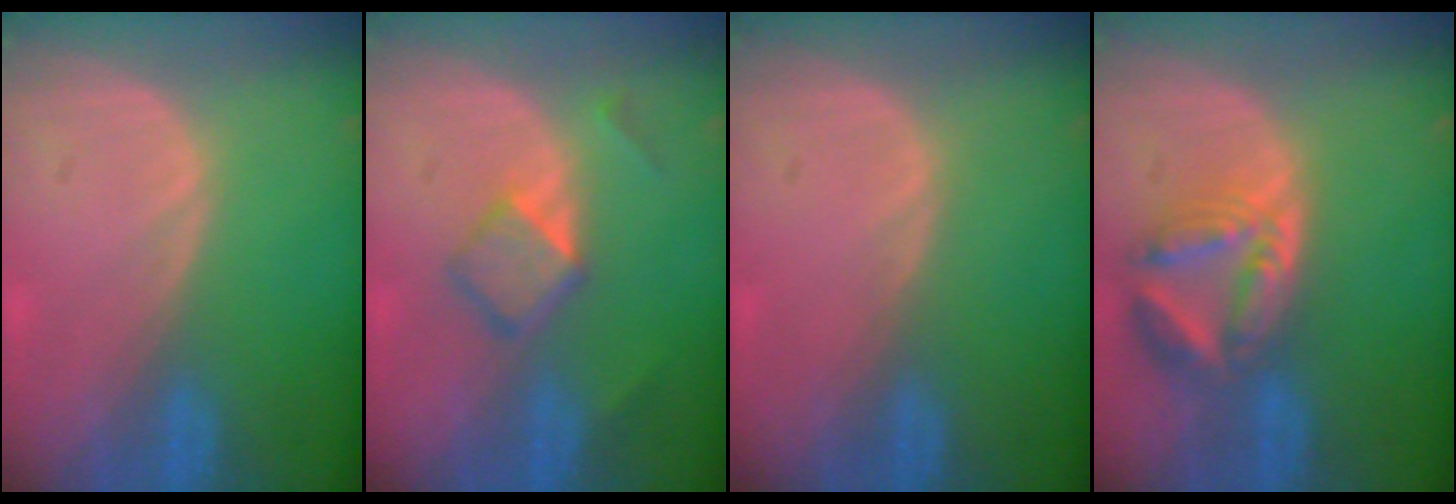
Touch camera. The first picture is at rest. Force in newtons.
{"total": 4.5, "press": 4.4, "slide": 0.8}
{"total": 0.0}
{"total": 8.0, "press": 7.0, "slide": 3.9}